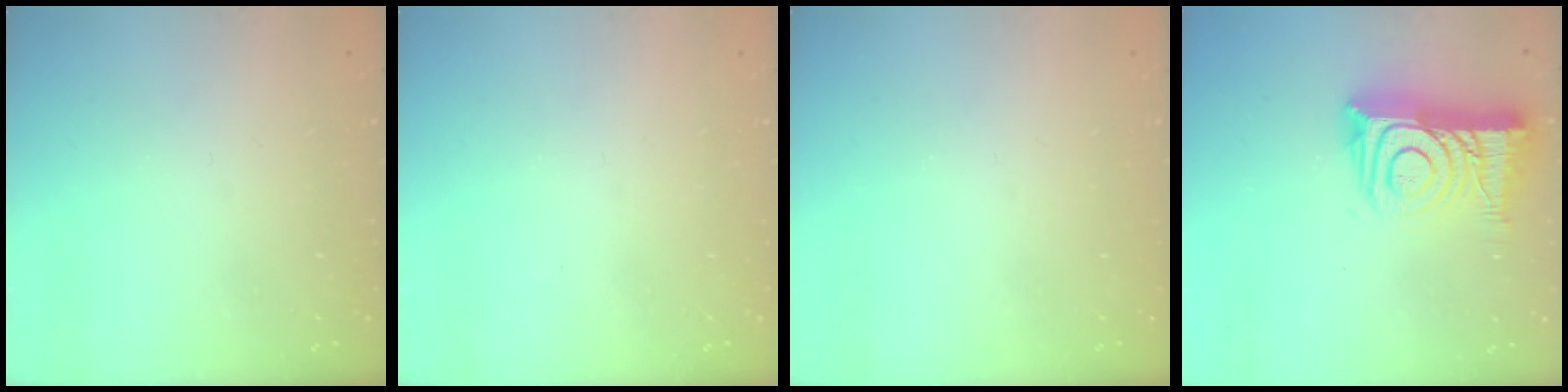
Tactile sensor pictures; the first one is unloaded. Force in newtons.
{"total": 0.0}
{"total": 0.0}
{"total": 17.3, "press": 17.2, "slide": 1.3}